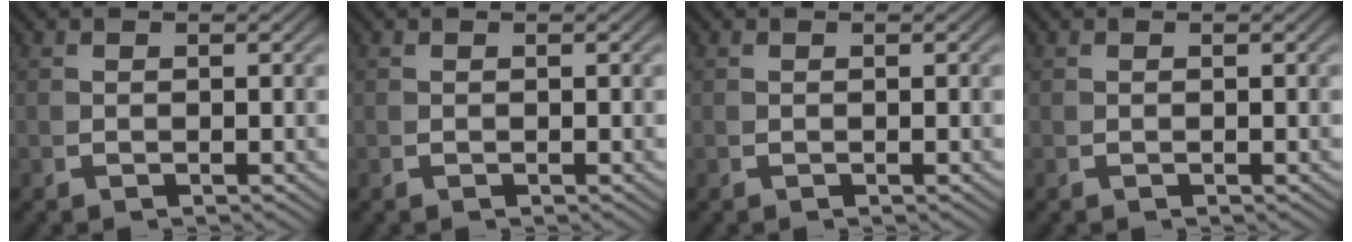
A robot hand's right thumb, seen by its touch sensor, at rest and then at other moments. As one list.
[{"total": 0.0}, {"total": 0.0}, {"total": 0.0}]